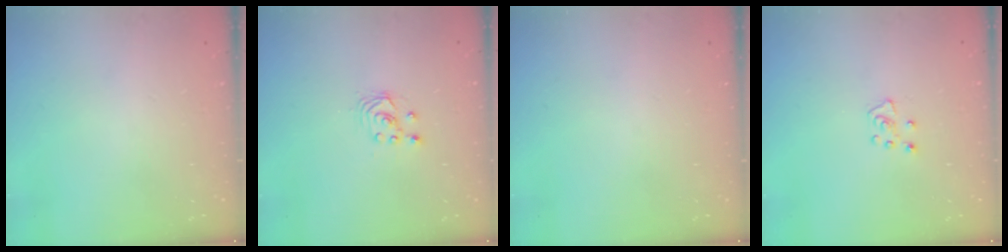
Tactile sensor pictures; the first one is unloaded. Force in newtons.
{"total": 1.7, "press": 1.7, "slide": 0.2}
{"total": 0.0}
{"total": 5.0, "press": 5.0, "slide": 0.5}